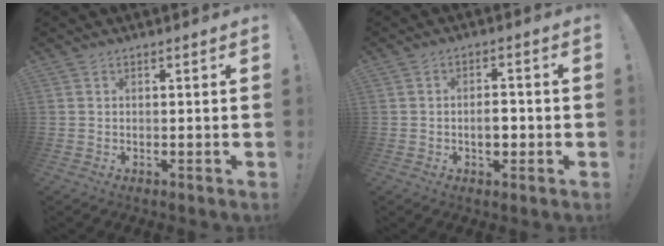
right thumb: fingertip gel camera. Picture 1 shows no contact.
{"total": 4.7, "force": [-1.3, 2.8, 3.6], "torque": [-0.043, 0.005, -0.026]}